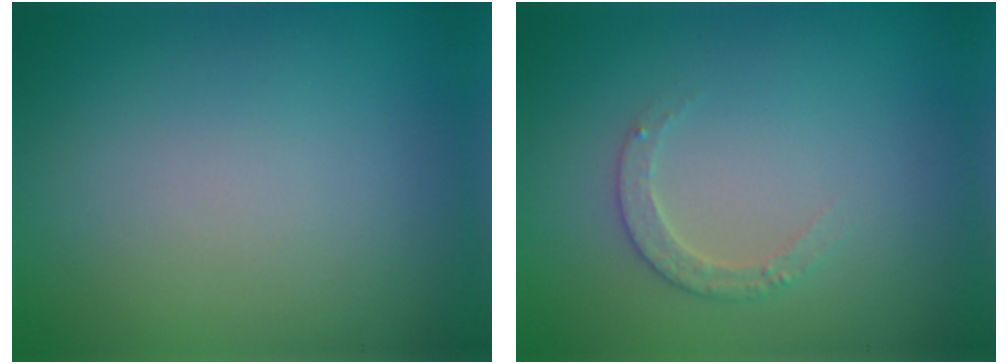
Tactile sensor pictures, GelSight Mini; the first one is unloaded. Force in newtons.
{"total": 1.8, "press": 1.8, "slide": 0.4}